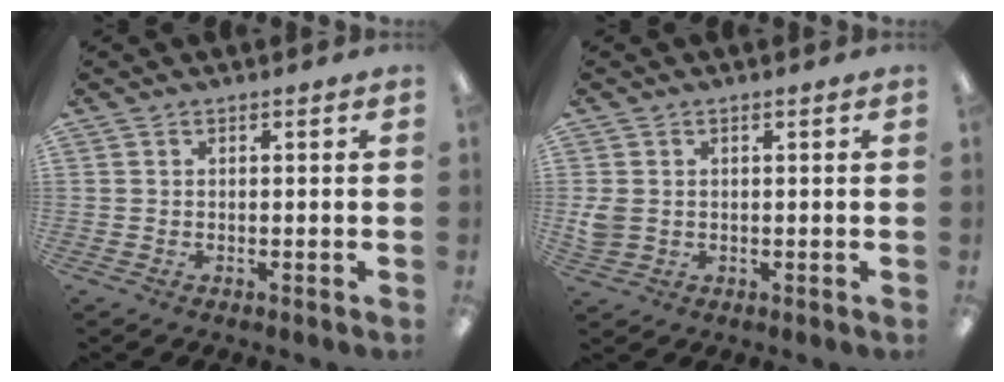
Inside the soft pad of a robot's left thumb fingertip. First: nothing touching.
{"total": 3.1, "force": [0.3, 2.6, 1.6], "torque": [-0.023, 0.002, 0.006]}